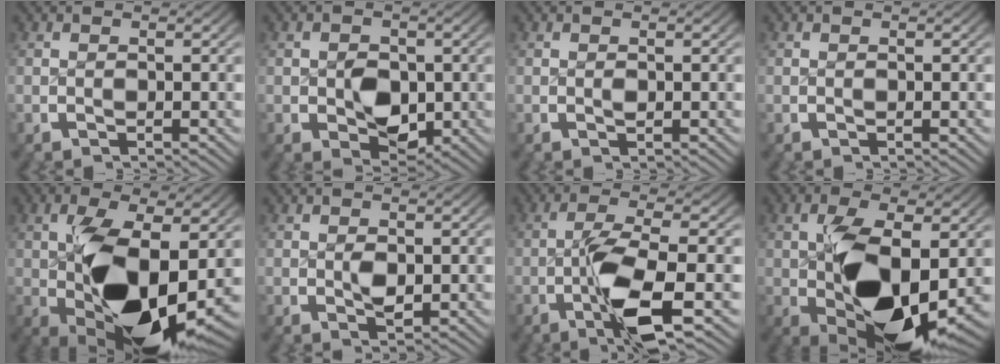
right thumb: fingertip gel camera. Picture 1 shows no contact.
{"total": 5.3, "force": [-0.4, 3.7, 3.8], "torque": [-0.063, -0.027, 0.005]}
{"total": 0.5, "force": [0.1, 0.3, 0.4], "torque": [-0.008, -0.005, 0.003]}
{"total": 0.0}
{"total": 16.5, "force": [-1.9, 8.5, 14.1], "torque": [-0.236, -0.036, -0.007]}
{"total": 1.9, "force": [0.1, 1.2, 1.5], "torque": [-0.027, -0.013, 0.008]}
{"total": 7.8, "force": [-1.6, 2.5, 7.2], "torque": [-0.138, -0.013, -0.022]}
{"total": 14.4, "force": [-1.7, 7.4, 12.3], "torque": [-0.211, -0.036, -0.007]}